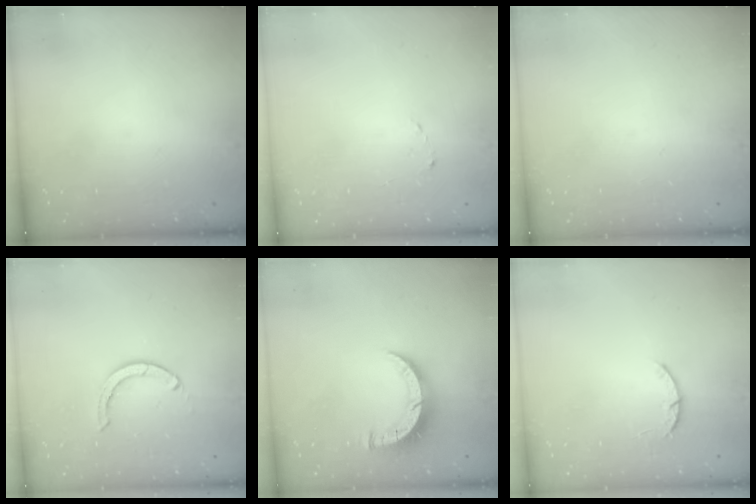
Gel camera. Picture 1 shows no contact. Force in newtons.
{"total": 1.5, "press": 1.5, "slide": 0.2}
{"total": 0.0}
{"total": 2.9, "press": 2.9, "slide": 0.1}
{"total": 8.0, "press": 7.9, "slide": 1.0}
{"total": 3.0, "press": 2.9, "slide": 0.5}